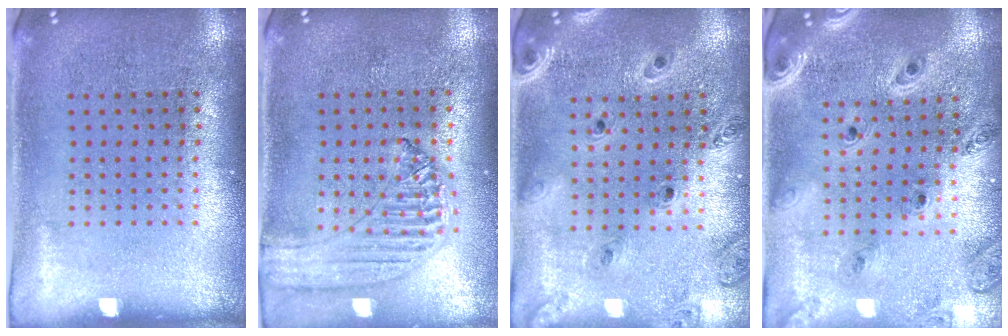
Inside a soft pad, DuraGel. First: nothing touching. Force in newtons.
{"total": 1.2, "press": 1.2, "slide": 0.1}
{"total": 1.3, "press": 1.3, "slide": 0.1}
{"total": 1.5, "press": 1.5, "slide": 0.3}